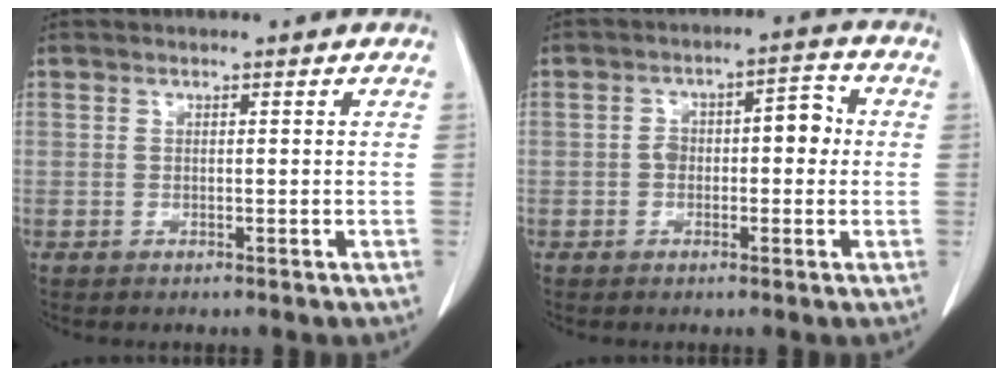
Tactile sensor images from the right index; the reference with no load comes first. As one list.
[{"total": 6.4, "force": [0.0, 3.3, 5.5], "torque": [-0.084, 0.039, -0.001]}]